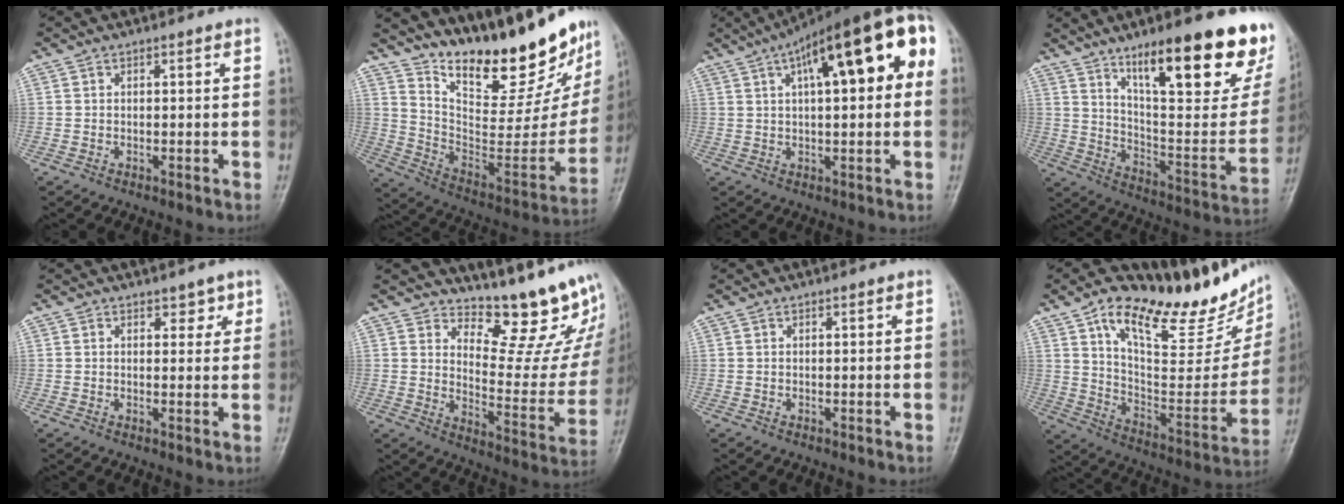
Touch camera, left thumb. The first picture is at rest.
{"total": 26.2, "force": [21.0, 7.9, 13.5], "torque": [-0.173, -0.124, 0.323]}
{"total": 20.2, "force": [6.5, 6.6, 18.0], "torque": [-0.257, 0.040, 0.090]}
{"total": 28.8, "force": [17.1, 7.8, 21.8], "torque": [-0.262, -0.062, 0.268]}
{"total": 2.5, "force": [1.6, 1.6, 1.2], "torque": [0.007, -0.007, 0.019]}
{"total": 17.3, "force": [14.9, 5.3, 7.0], "torque": [-0.042, -0.151, 0.190]}
{"total": 0.0}
{"total": 27.2, "force": [18.3, 9.3, 17.9], "torque": [-0.216, -0.072, 0.289]}